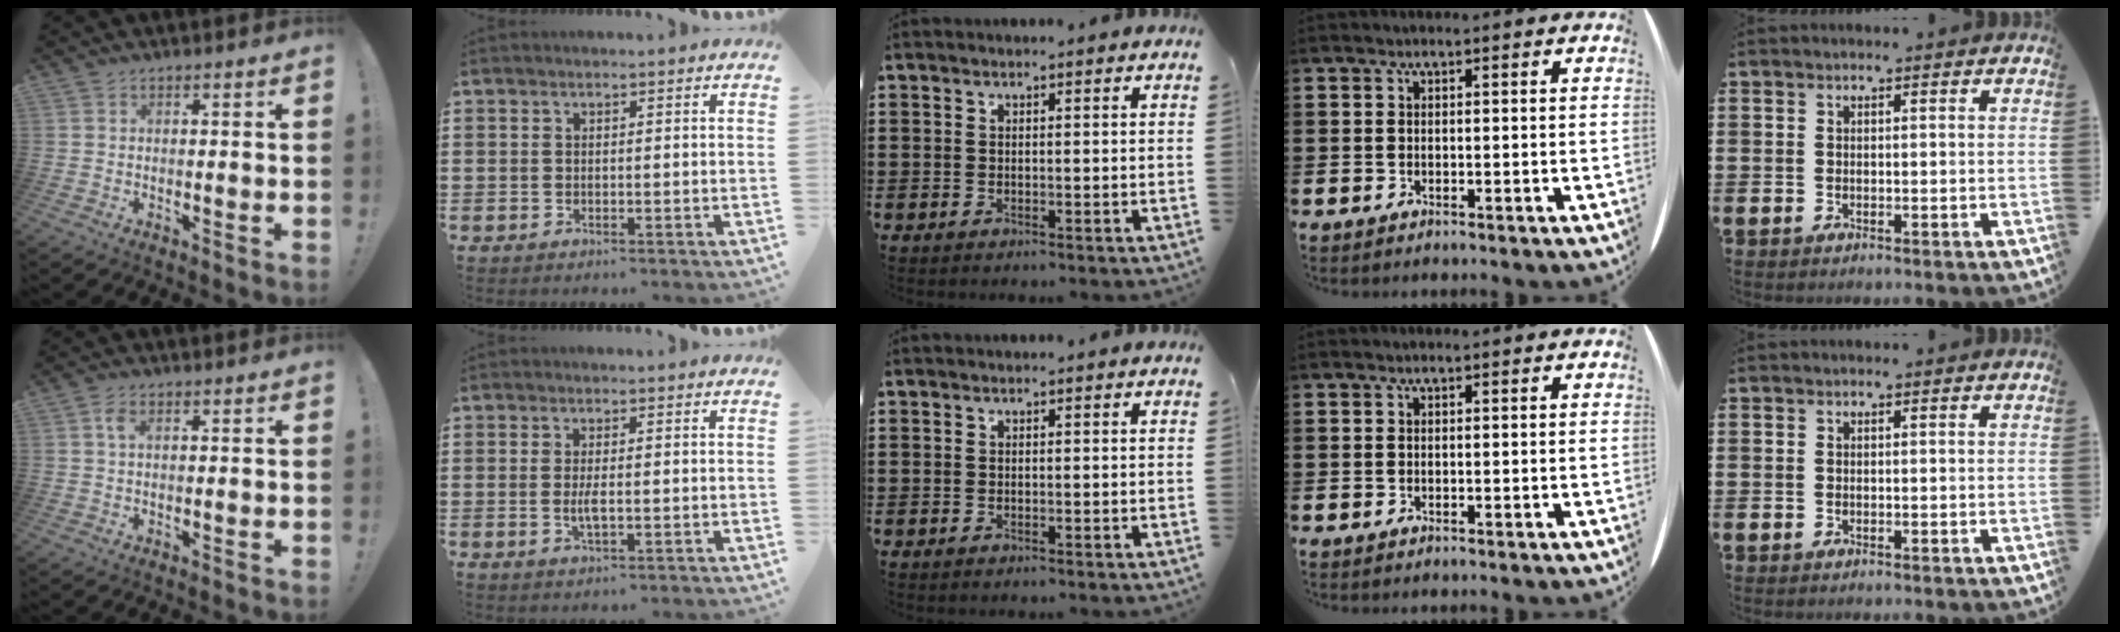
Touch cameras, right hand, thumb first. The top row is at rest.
{"thumb": {"total": 2.6, "force": [0.7, 1.4, 2.1], "torque": [-0.039, 0.005, 0.010]}, "index": {"total": 2.1, "force": [-0.3, 0.5, 2.0], "torque": [-0.043, -0.004, -0.009]}}